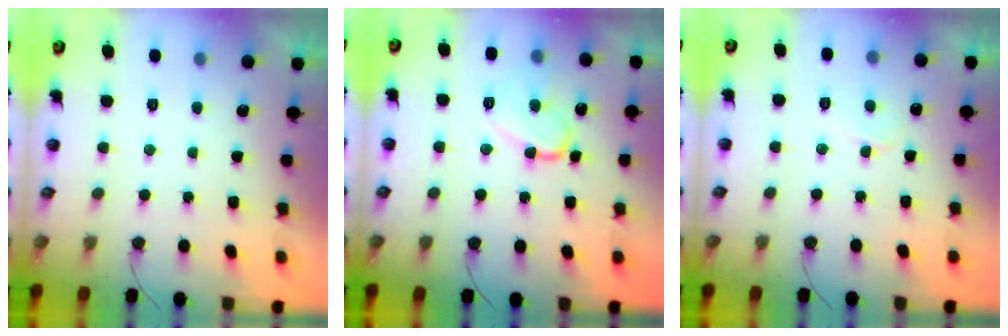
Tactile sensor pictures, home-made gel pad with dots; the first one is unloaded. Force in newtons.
{"total": 11.1, "press": 11.0, "slide": 1.2}
{"total": 3.7, "press": 3.7, "slide": 0.3}